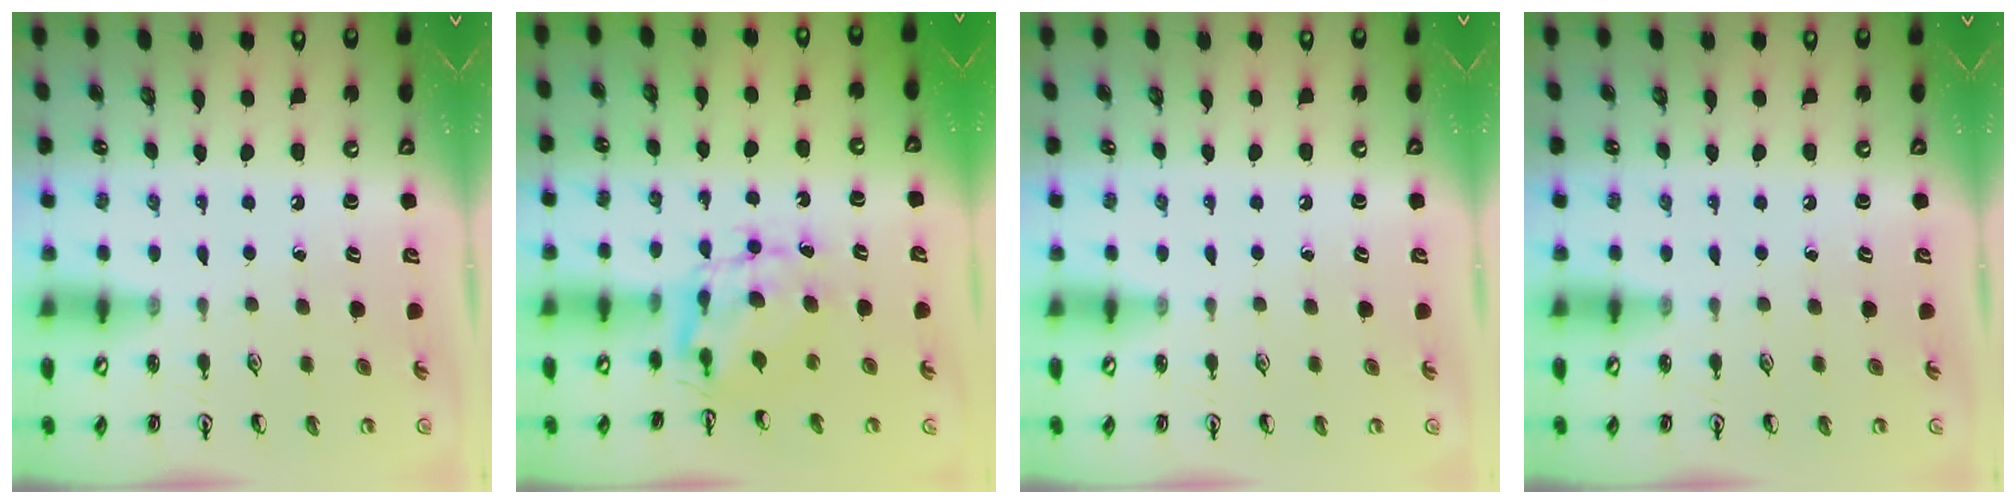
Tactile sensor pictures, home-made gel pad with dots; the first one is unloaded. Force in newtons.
{"total": 7.3, "press": 7.3, "slide": 0.8}
{"total": 0.0}
{"total": 0.0}